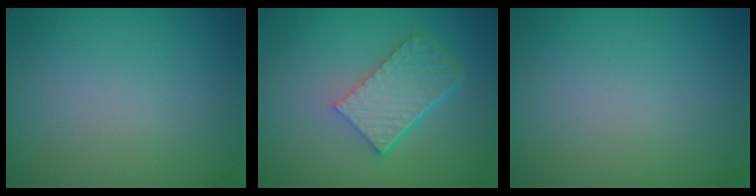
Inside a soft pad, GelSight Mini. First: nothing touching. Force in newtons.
{"total": 5.8, "press": 4.0, "slide": 4.2}
{"total": 0.0}